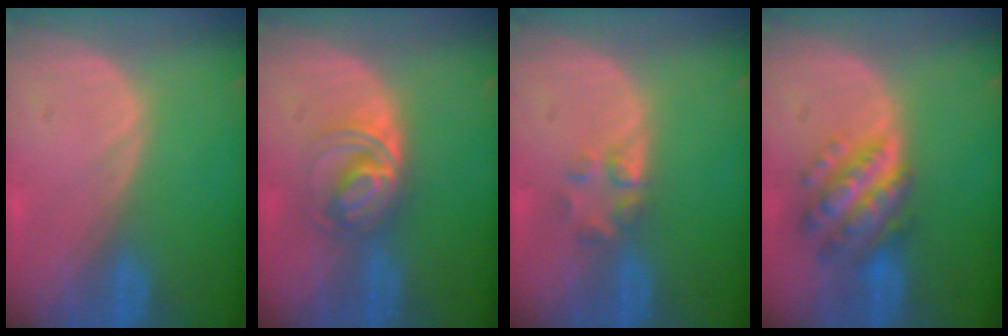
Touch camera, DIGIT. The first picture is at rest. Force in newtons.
{"total": 5.7, "press": 5.4, "slide": 1.7}
{"total": 2.6, "press": 2.6, "slide": 0.2}
{"total": 7.7, "press": 7.7, "slide": 0.5}